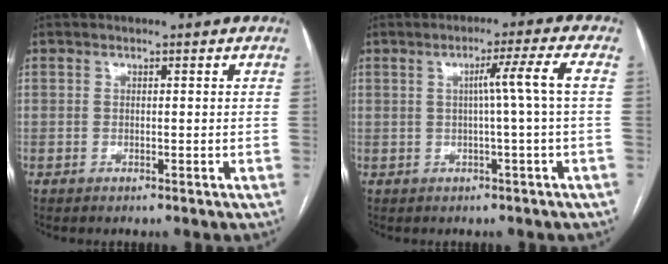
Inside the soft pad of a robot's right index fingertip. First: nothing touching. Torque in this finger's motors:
{"motor_torque": [0.59, 0.04, 0.29, 0.07]}